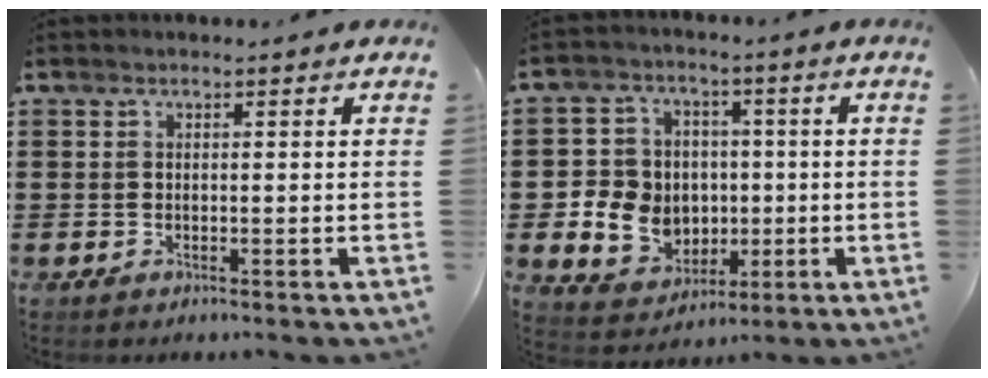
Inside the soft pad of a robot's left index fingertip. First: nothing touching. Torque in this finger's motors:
{"motor_torque": [1.07, 1.07, 0.35, 0.08]}